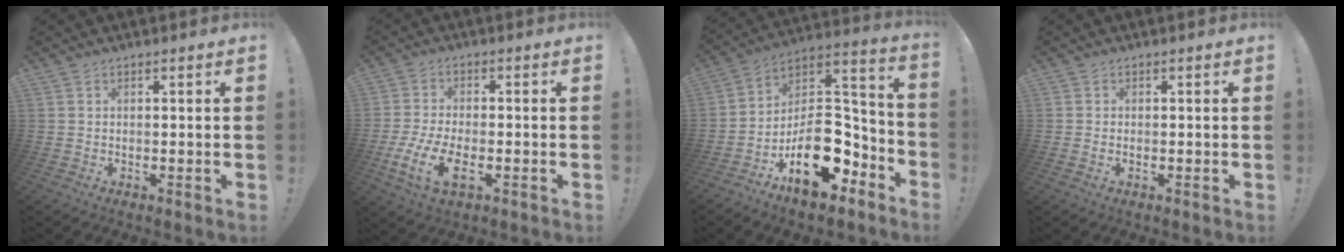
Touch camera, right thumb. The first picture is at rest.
{"total": 10.4, "force": [-3.4, 5.2, 8.4], "torque": [-0.170, -0.009, -0.060]}
{"total": 20.2, "force": [-8.0, 12.7, 13.6], "torque": [-0.174, 0.051, -0.114]}
{"total": 0.0}